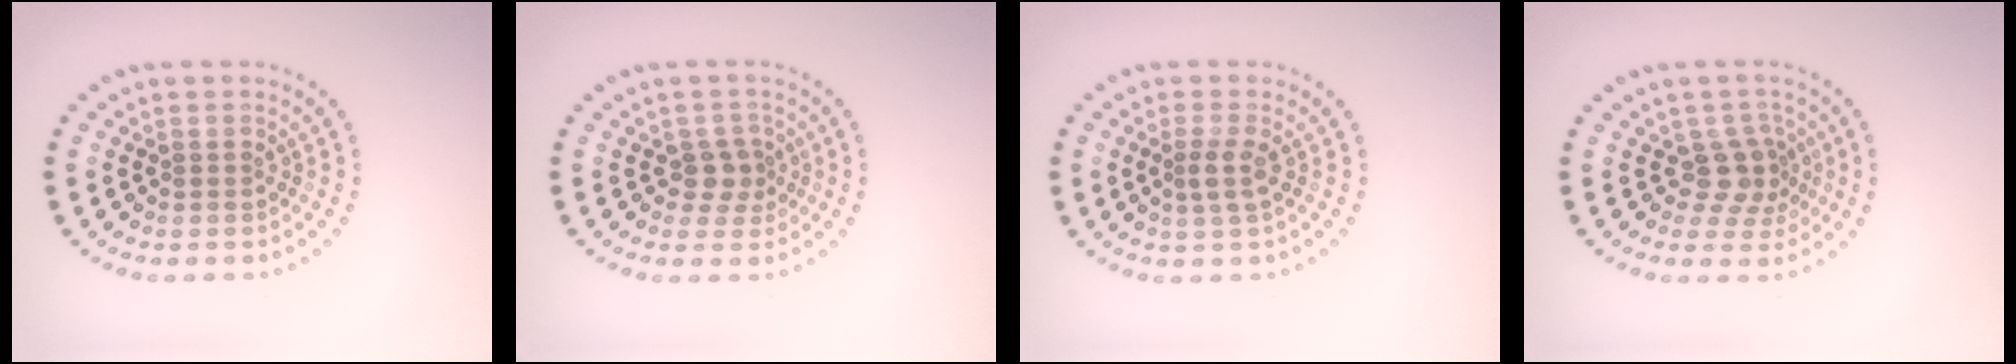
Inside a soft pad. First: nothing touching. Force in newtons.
{"total": 2.1, "press": 1.7, "slide": 1.2}
{"total": 1.8, "press": 1.4, "slide": 1.1}
{"total": 2.8, "press": 2.2, "slide": 1.8}